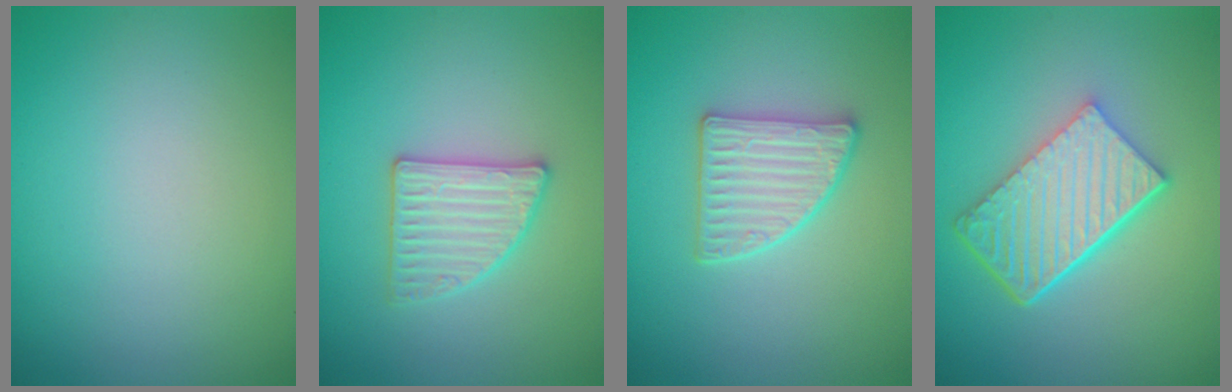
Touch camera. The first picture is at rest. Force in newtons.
{"total": 2.8, "press": 2.8, "slide": 0.4}
{"total": 3.1, "press": 3.0, "slide": 1.0}
{"total": 6.6, "press": 4.5, "slide": 4.9}